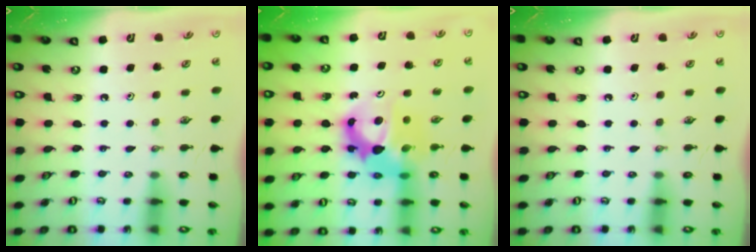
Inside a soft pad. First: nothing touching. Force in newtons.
{"total": 9.4, "press": 9.4, "slide": 0.7}
{"total": 0.0}